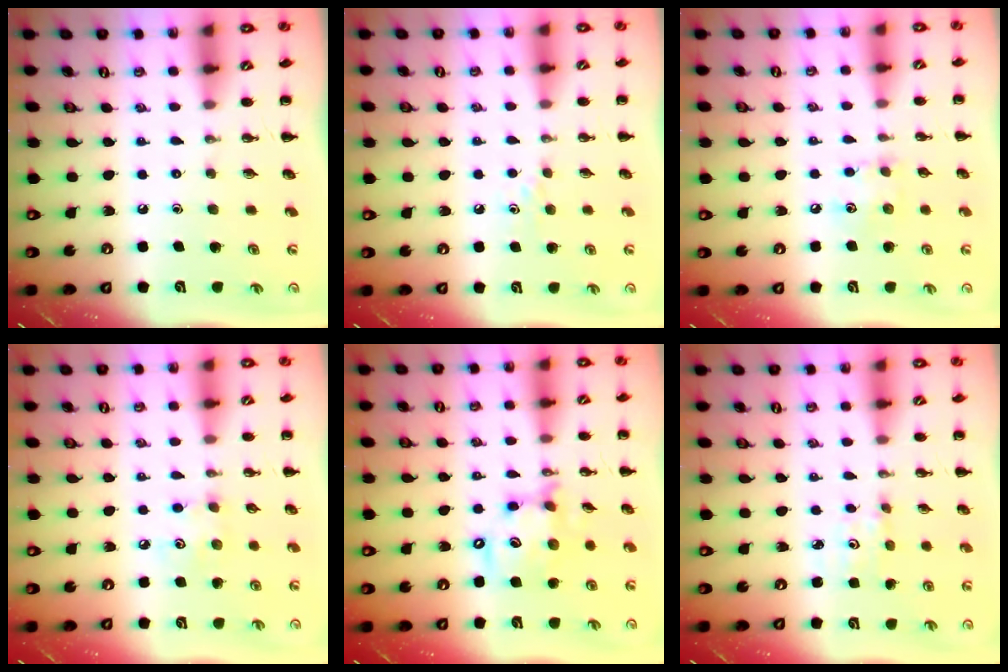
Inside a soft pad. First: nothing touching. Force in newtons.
{"total": 3.4, "press": 3.2, "slide": 1.3}
{"total": 6.5, "press": 6.3, "slide": 1.4}
{"total": 3.8, "press": 3.8, "slide": 0.7}
{"total": 14.0, "press": 13.6, "slide": 3.4}
{"total": 1.8, "press": 1.7, "slide": 0.6}